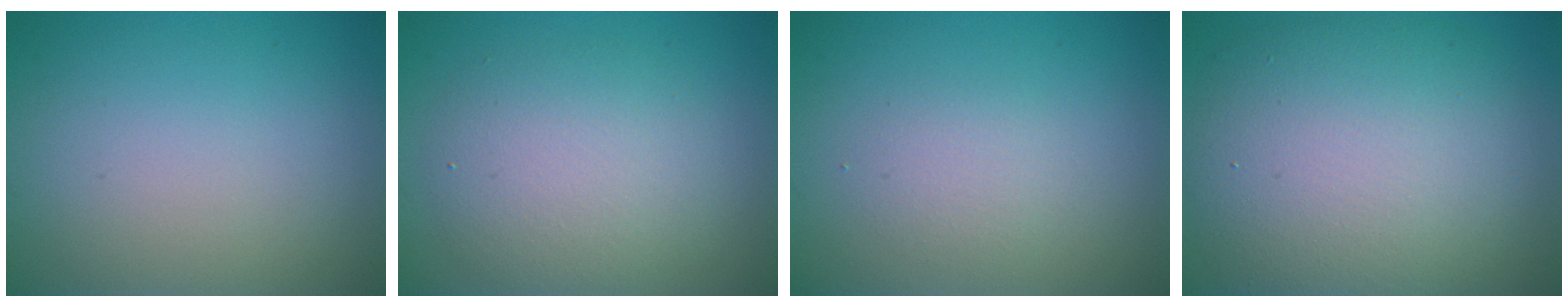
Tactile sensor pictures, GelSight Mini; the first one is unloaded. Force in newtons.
{"total": 4.9, "press": 4.8, "slide": 0.4}
{"total": 1.7, "press": 1.6, "slide": 0.1}
{"total": 11.6, "press": 11.6, "slide": 0.7}